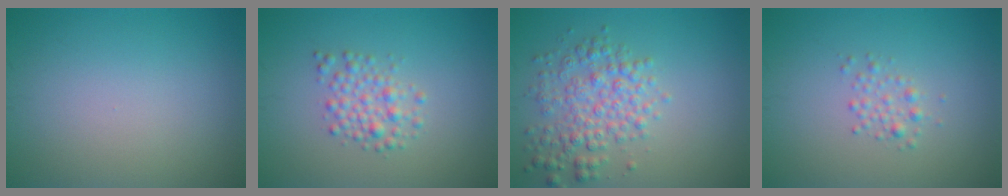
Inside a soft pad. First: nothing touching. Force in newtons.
{"total": 2.5, "press": 2.5, "slide": 0.0}
{"total": 4.1, "press": 4.1, "slide": 0.1}
{"total": 1.3, "press": 1.3, "slide": 0.0}